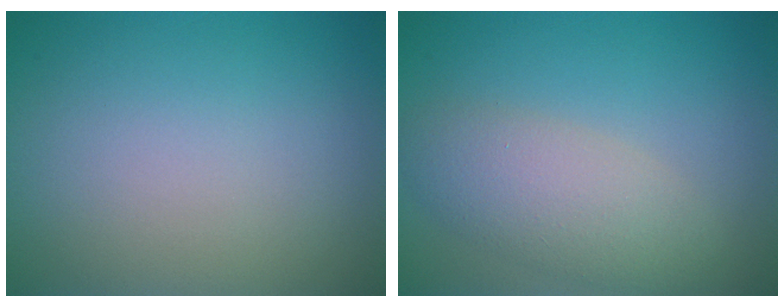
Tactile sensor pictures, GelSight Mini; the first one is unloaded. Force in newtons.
{"total": 4.3, "press": 4.3, "slide": 0.4}